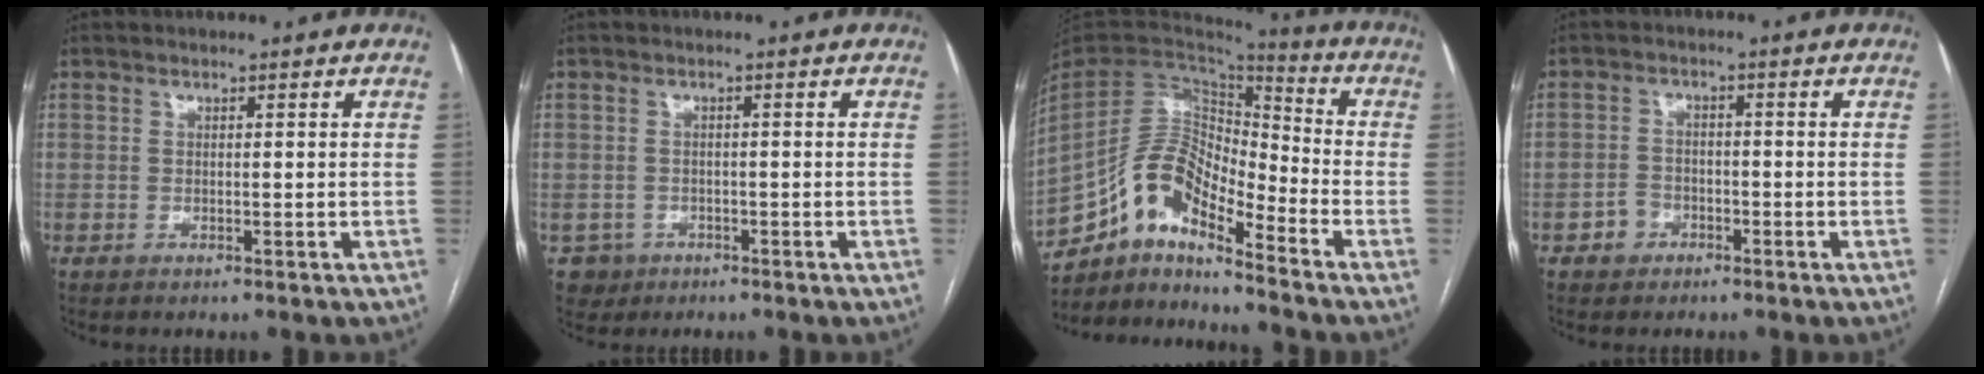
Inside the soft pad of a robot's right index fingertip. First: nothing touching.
{"total": 3.2, "force": [-1.3, 2.9, -0.2], "torque": [0.008, 0.011, -0.020]}
{"total": 13.1, "force": [-9.6, 3.8, 8.1], "torque": [-0.155, 0.034, -0.176]}
{"total": 2.9, "force": [-1.6, 2.4, 0.6], "torque": [-0.008, 0.011, -0.029]}